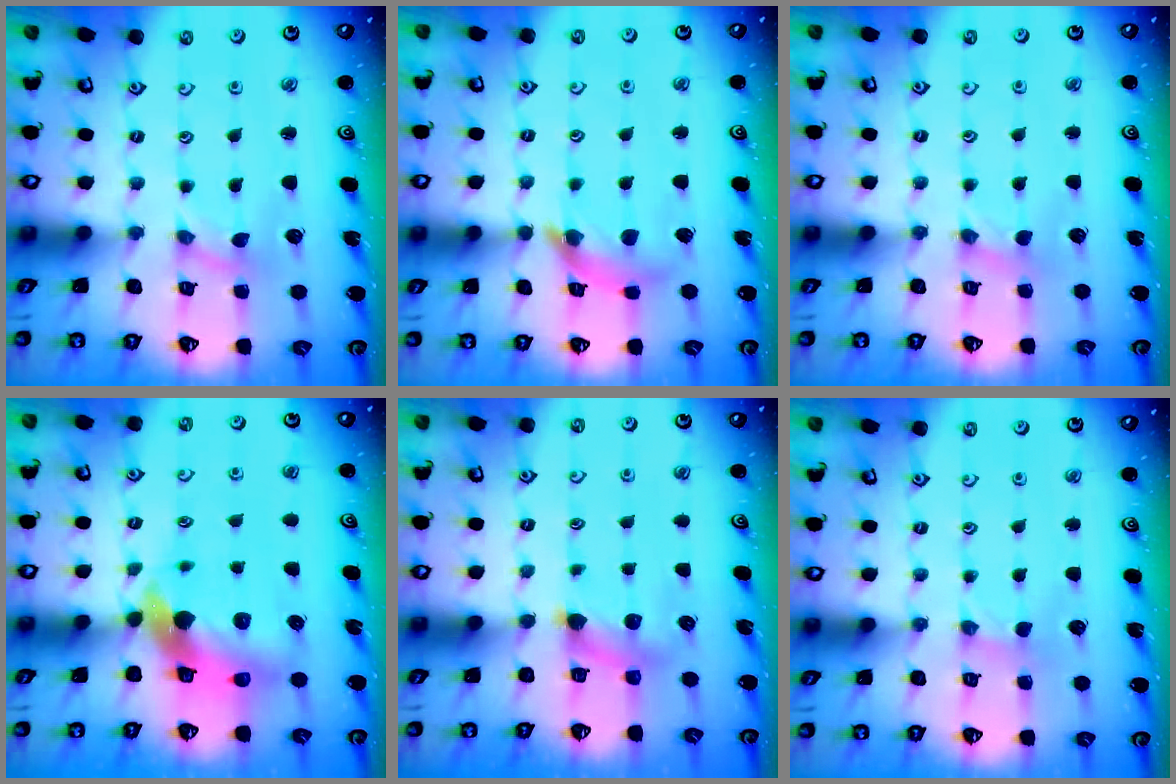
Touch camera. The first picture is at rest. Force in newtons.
{"total": 9.7, "press": 9.6, "slide": 1.1}
{"total": 0.5, "press": 0.5, "slide": 0.1}
{"total": 9.7, "press": 9.5, "slide": 1.6}
{"total": 5.6, "press": 5.6, "slide": 0.6}
{"total": 0.6, "press": 0.6, "slide": 0.2}